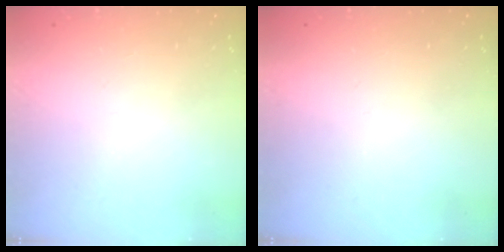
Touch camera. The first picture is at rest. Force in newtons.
{"total": 0.0}